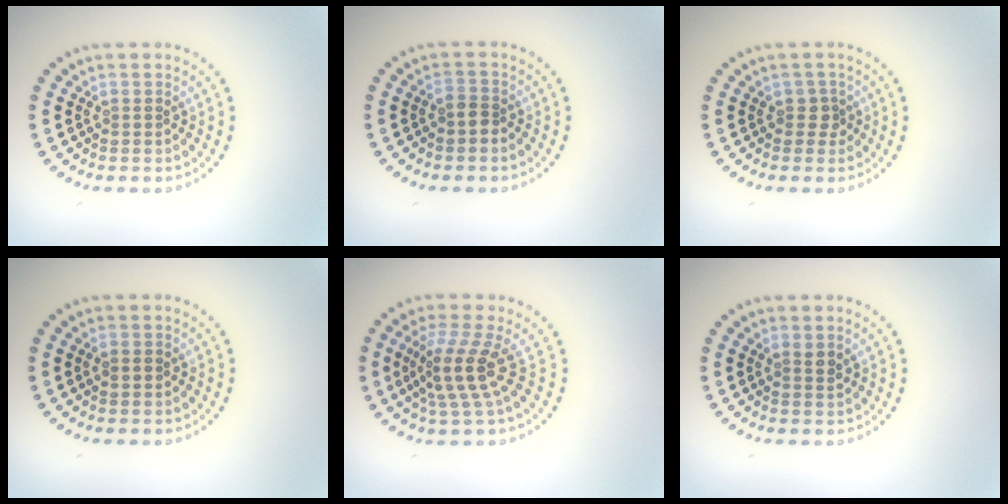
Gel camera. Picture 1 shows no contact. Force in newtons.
{"total": 1.5, "press": 1.2, "slide": 0.8}
{"total": 1.2, "press": 1.0, "slide": 0.6}
{"total": 1.1, "press": 1.1, "slide": 0.1}
{"total": 3.8, "press": 2.7, "slide": 2.6}
{"total": 1.0, "press": 0.8, "slide": 0.5}